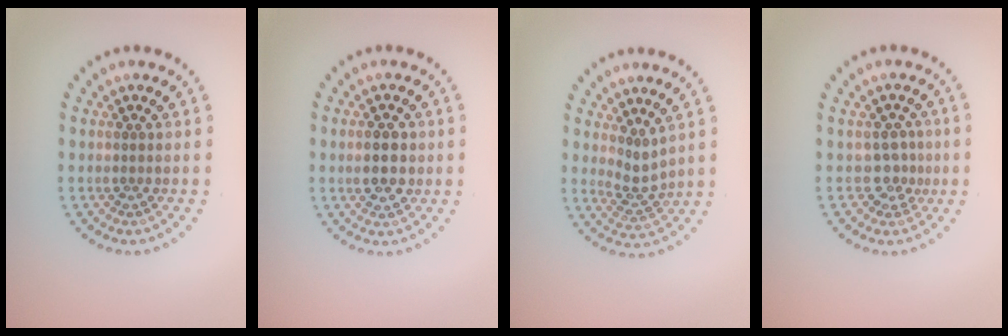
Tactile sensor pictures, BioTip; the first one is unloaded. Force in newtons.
{"total": 2.8, "press": 2.8, "slide": 0.1}
{"total": 2.2, "press": 1.5, "slide": 1.6}
{"total": 2.2, "press": 1.4, "slide": 1.6}